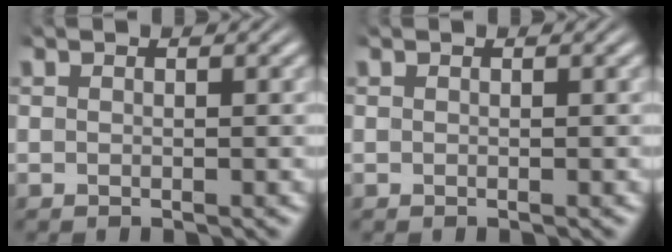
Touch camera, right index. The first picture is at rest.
{"total": 0.0}